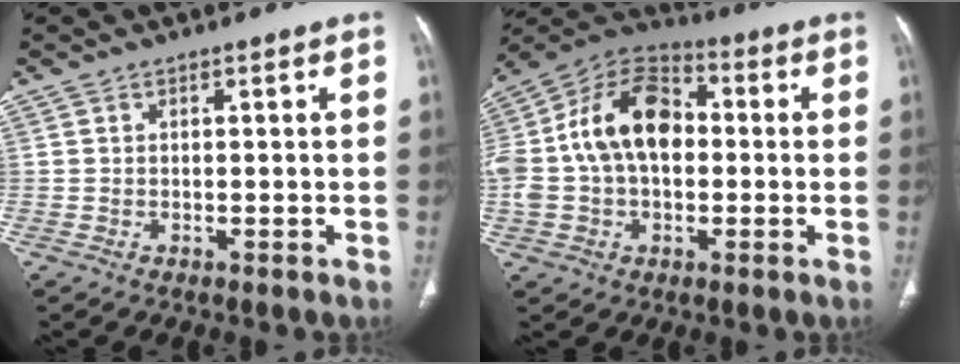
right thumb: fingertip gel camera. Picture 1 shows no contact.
{"total": 18.6, "force": [0.8, 12.2, 14.0], "torque": [-0.251, 0.041, 0.008]}